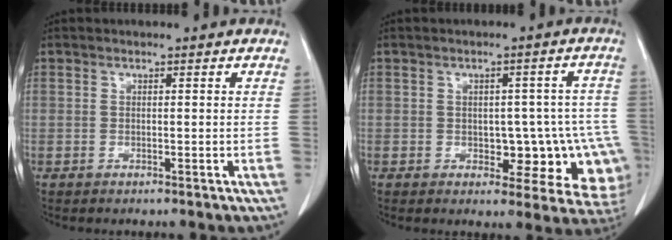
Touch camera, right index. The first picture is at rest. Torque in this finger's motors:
{"motor_torque": [0.26, -0.05, 0.16, 0.02]}